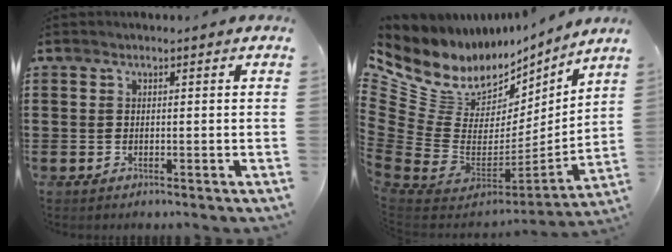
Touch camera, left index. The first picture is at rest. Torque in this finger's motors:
{"motor_torque": [2.14, 0.00, 0.48, 0.00]}